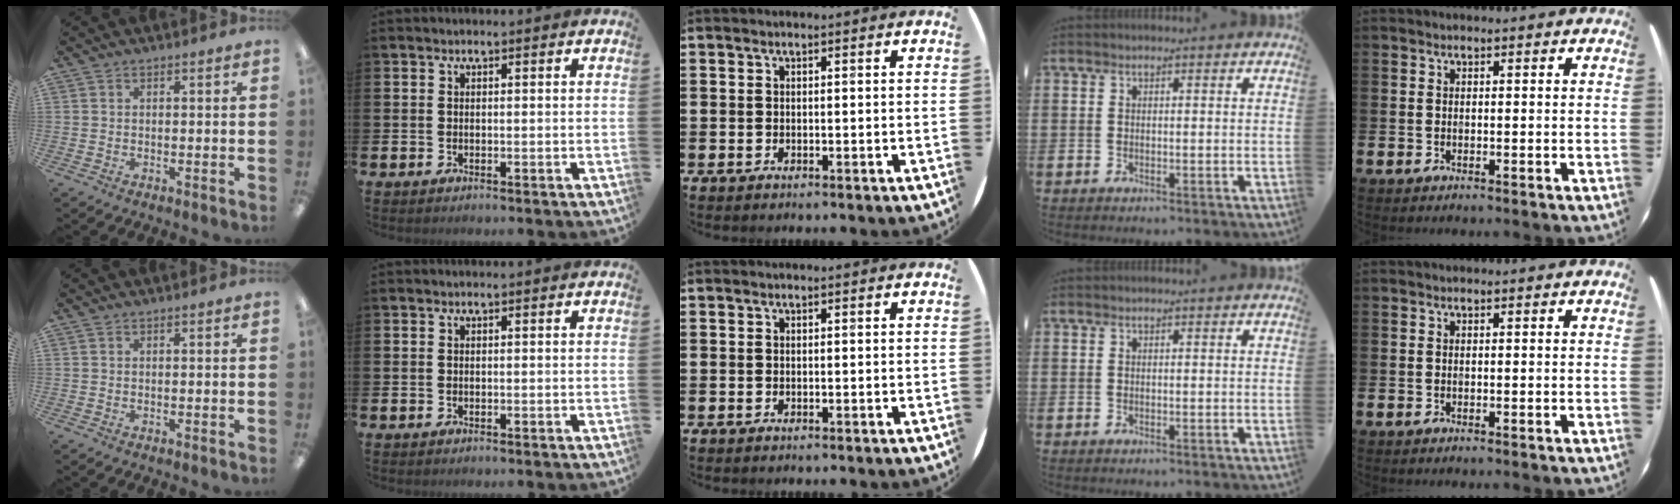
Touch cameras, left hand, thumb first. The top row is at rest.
{}